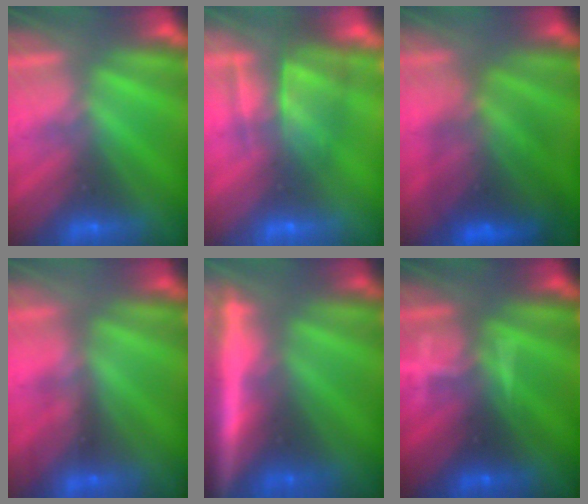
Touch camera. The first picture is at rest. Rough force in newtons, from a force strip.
{"total": 5.6}
{"total": 9.1}
{"total": 2.0}
{"total": 5.8}
{"total": 3.2}